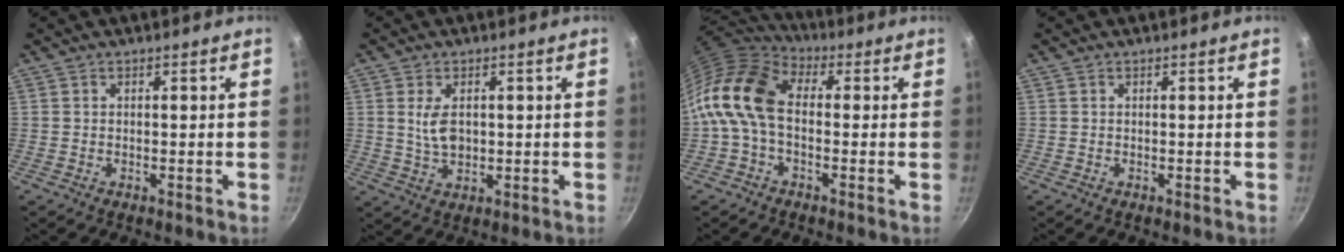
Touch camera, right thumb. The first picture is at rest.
{"total": 5.3, "force": [0.9, 3.2, 4.2], "torque": [-0.070, -0.007, 0.021]}
{"total": 13.8, "force": [-0.8, 9.1, 10.4], "torque": [-0.197, 0.034, -0.038]}
{"total": 0.0}